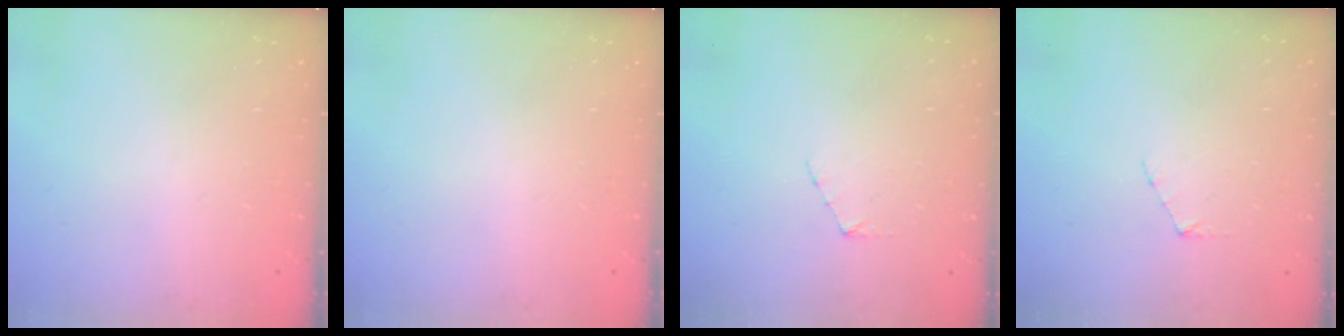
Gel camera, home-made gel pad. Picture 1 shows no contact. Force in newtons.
{"total": 0.0}
{"total": 3.2, "press": 3.2, "slide": 0.1}
{"total": 3.2, "press": 3.2, "slide": 0.1}